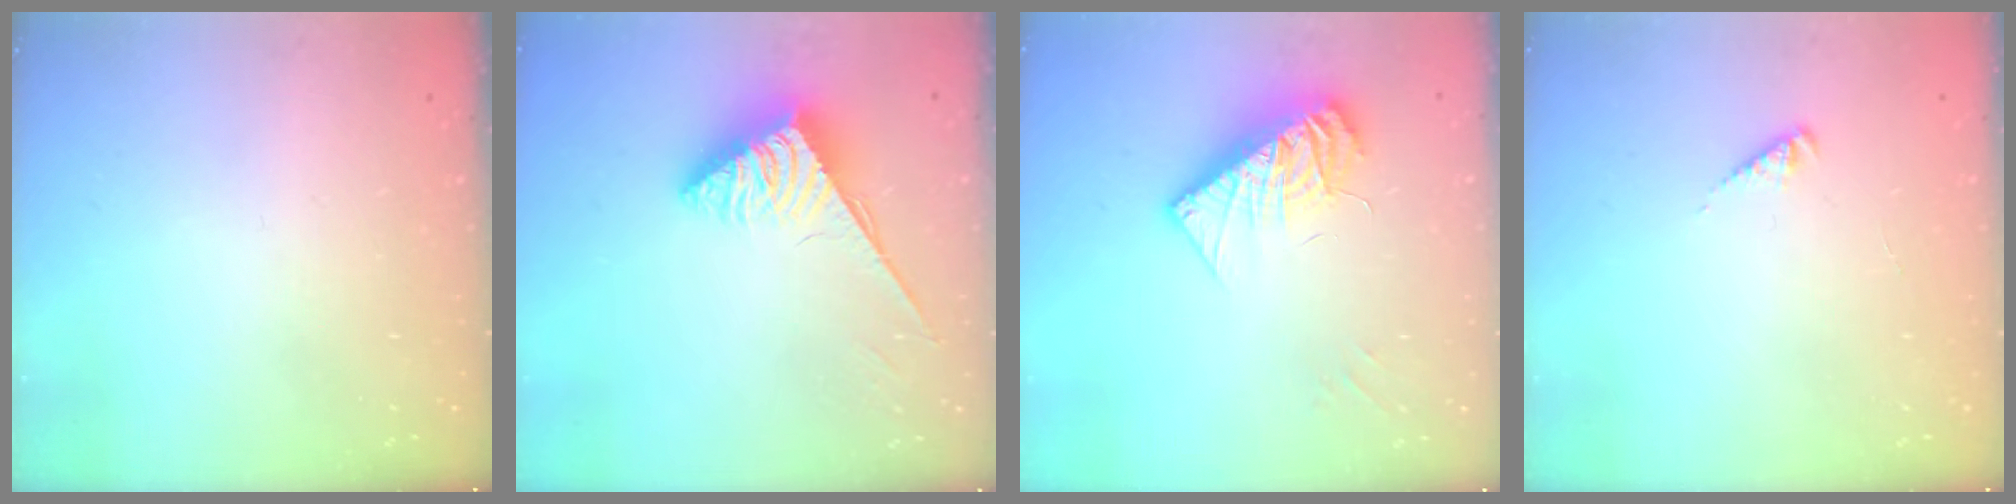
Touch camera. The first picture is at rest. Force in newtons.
{"total": 3.6, "press": 3.6, "slide": 0.6}
{"total": 13.2, "press": 13.1, "slide": 1.1}
{"total": 1.9, "press": 1.8, "slide": 0.4}